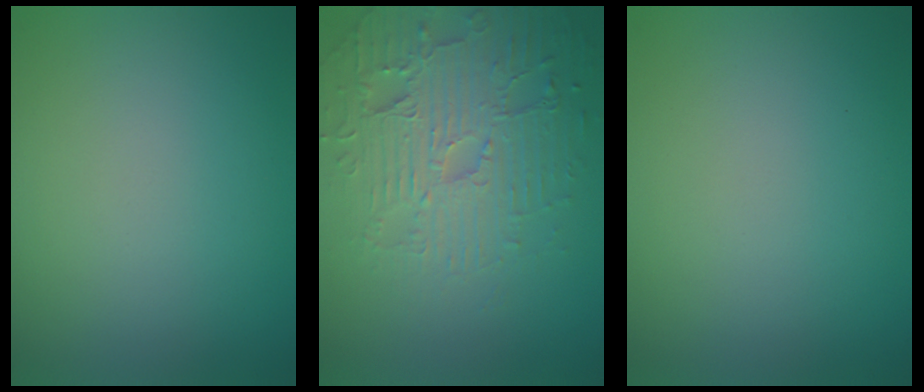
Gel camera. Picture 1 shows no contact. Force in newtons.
{"total": 5.4, "press": 4.7, "slide": 2.7}
{"total": 0.0}